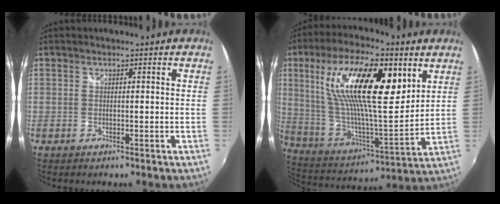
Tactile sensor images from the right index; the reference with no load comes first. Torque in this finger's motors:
{"motor_torque": [1.62, -0.20, 1.05, 0.21]}